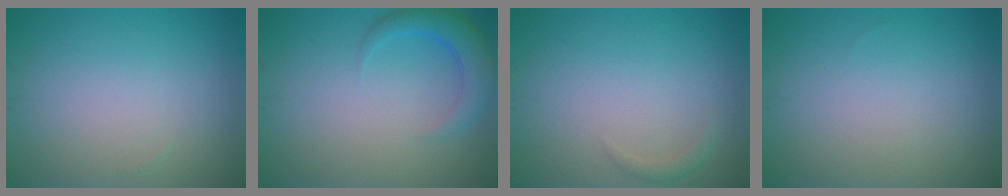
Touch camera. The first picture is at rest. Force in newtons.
{"total": 3.3, "press": 3.3, "slide": 0.3}
{"total": 0.9, "press": 0.9, "slide": 0.1}
{"total": 0.0}